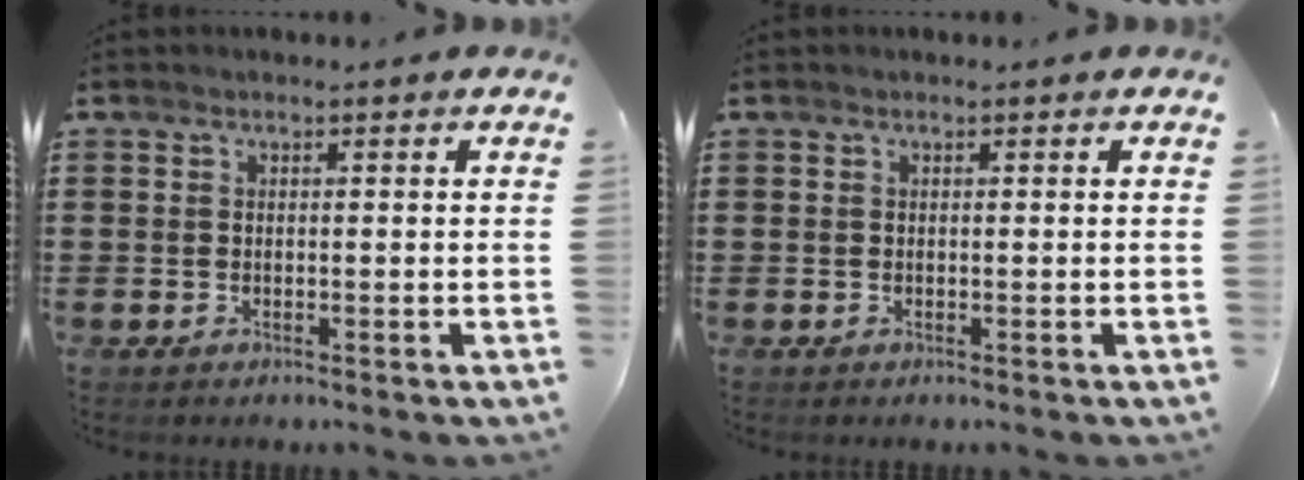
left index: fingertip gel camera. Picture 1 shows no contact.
{"total": 0.0}